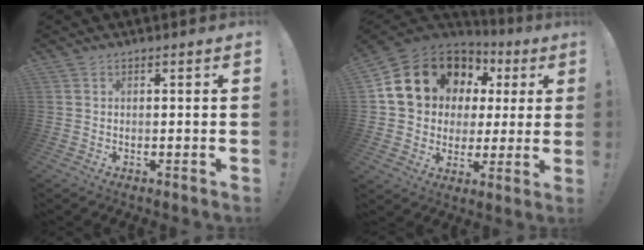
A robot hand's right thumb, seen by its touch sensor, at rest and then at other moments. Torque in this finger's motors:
{"motor_torque": [1.45, 1.54, 0.97, 0.01, 0.30]}